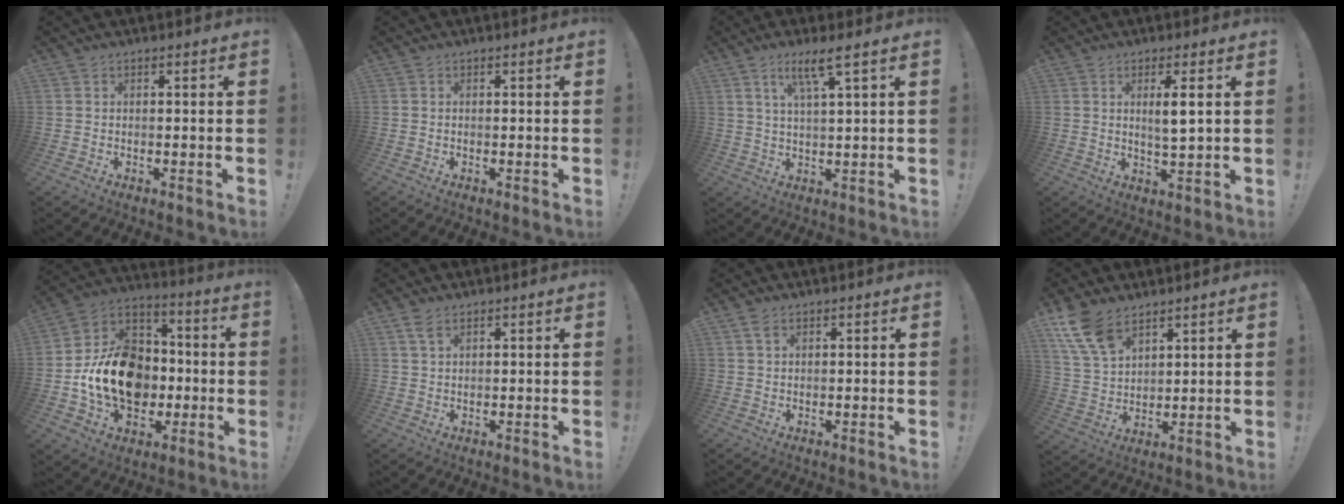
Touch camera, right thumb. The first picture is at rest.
{"total": 0.0}
{"total": 7.2, "force": [4.2, 0.7, 5.7], "torque": [-0.108, -0.012, 0.069]}
{"total": 4.7, "force": [1.8, 0.5, 4.3], "torque": [-0.064, -0.015, 0.024]}
{"total": 20.3, "force": [-3.0, 15.6, 12.7], "torque": [-0.212, 0.031, -0.037]}
{"total": 3.5, "force": [2.1, 1.6, 2.3], "torque": [-0.048, -0.004, 0.039]}
{"total": 2.3, "force": [1.3, 1.3, 1.4], "torque": [-0.029, 0.002, 0.025]}
{"total": 11.8, "force": [7.8, 6.3, 6.2], "torque": [-0.138, -0.032, 0.156]}